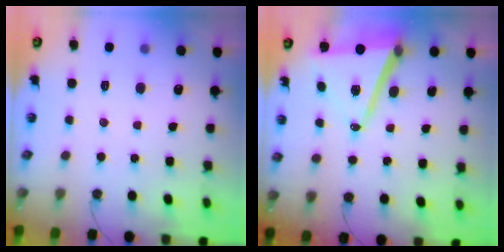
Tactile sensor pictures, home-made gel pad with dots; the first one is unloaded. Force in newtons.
{"total": 12.0, "press": 11.3, "slide": 4.0}